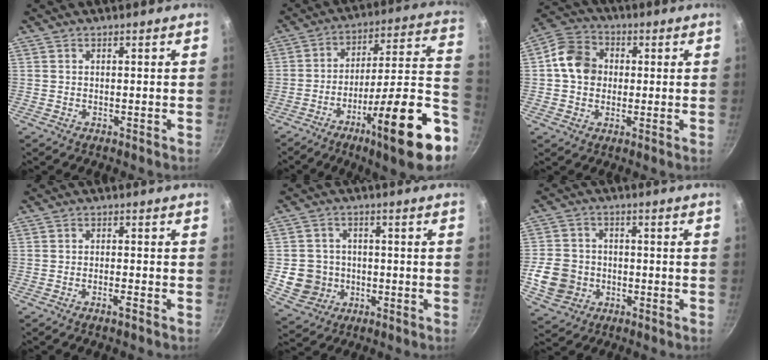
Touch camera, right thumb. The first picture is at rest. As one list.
[{"total": 22.6, "force": [-8.8, 4.4, 20.4], "torque": [-0.258, 0.038, -0.136]}, {"total": 9.5, "force": [0.7, 7.9, 5.1], "torque": [-0.064, 0.014, -0.005]}, {"total": 1.6, "force": [-1.2, 0.1, 1.2], "torque": [-0.024, 0.010, -0.020]}, {"total": 7.8, "force": [-1.5, 7.3, 2.4], "torque": [-0.018, 0.017, -0.015]}, {"total": 9.5, "force": [-2.4, 8.2, 4.1], "torque": [-0.060, 0.018, -0.041]}]